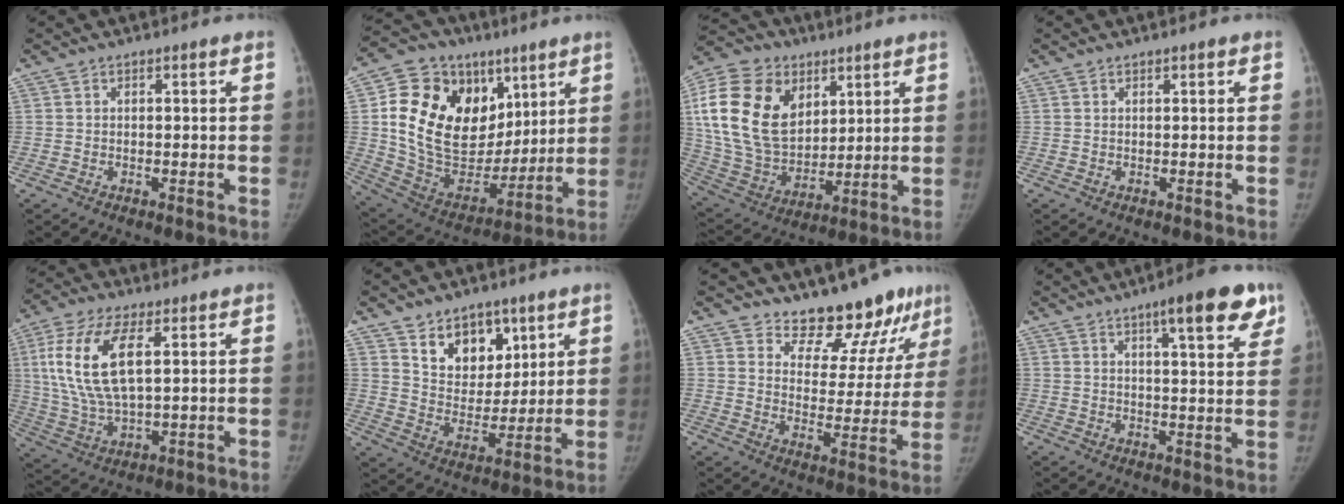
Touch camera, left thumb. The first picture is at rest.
{"total": 27.1, "force": [8.6, 19.0, 17.3], "torque": [-0.274, -0.008, 0.166]}
{"total": 23.2, "force": [7.4, 16.2, 14.9], "torque": [-0.282, -0.014, 0.142]}
{"total": 0.7, "force": [0.5, 0.2, 0.4], "torque": [-0.004, -0.001, 0.008]}
{"total": 15.5, "force": [4.1, 6.9, 13.3], "torque": [-0.281, -0.007, 0.083]}
{"total": 12.4, "force": [7.2, 8.2, 5.9], "torque": [-0.051, -0.047, 0.131]}
{"total": 13.6, "force": [11.8, 5.2, 4.4], "torque": [-0.011, -0.100, 0.167]}
{"total": 13.1, "force": [7.6, 3.3, 10.1], "torque": [-0.111, -0.026, 0.100]}